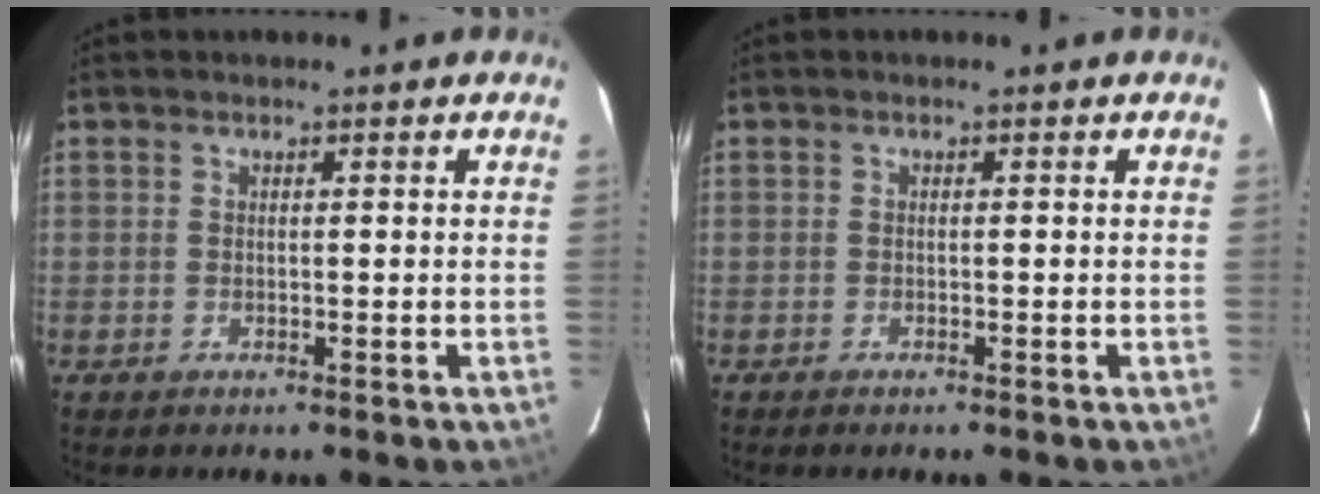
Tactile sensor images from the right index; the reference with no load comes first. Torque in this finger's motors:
{"motor_torque": [-0.03, 0.04, 0.11, 0.01]}